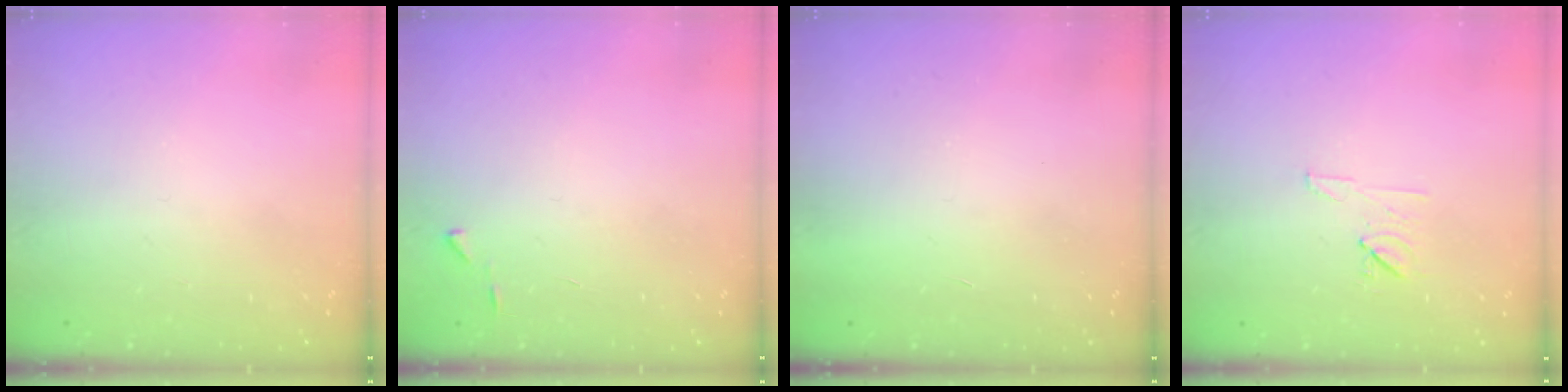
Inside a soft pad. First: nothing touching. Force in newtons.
{"total": 2.7, "press": 2.7, "slide": 0.3}
{"total": 1.7, "press": 1.7, "slide": 0.1}
{"total": 6.4, "press": 6.4, "slide": 0.6}